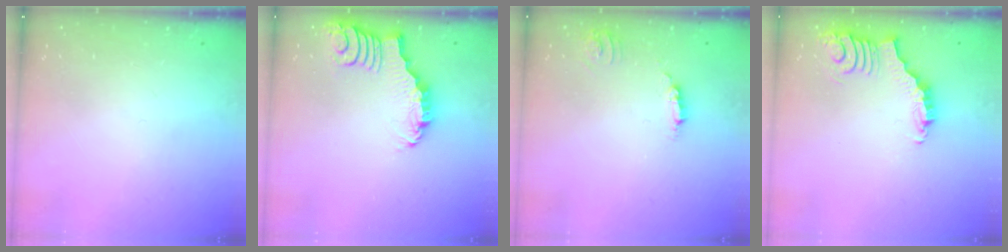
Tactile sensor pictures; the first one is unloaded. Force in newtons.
{"total": 2.6, "press": 2.6, "slide": 0.3}
{"total": 5.7, "press": 5.7, "slide": 0.3}
{"total": 3.9, "press": 3.9, "slide": 0.7}